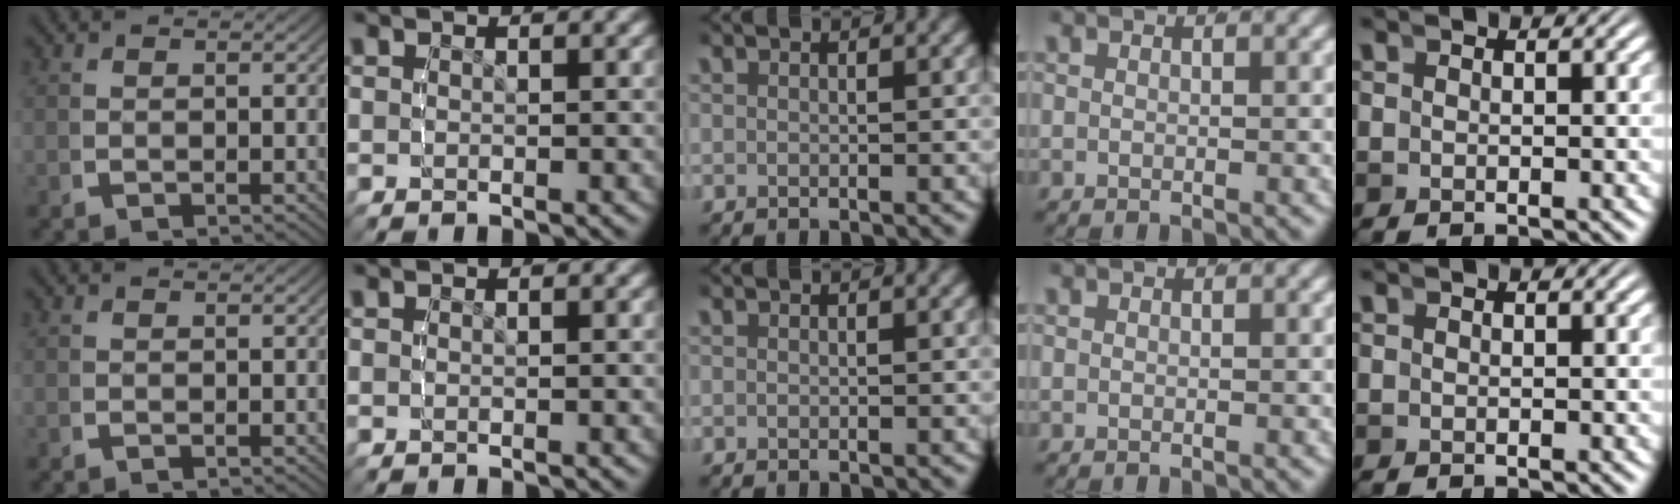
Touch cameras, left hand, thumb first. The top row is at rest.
{}